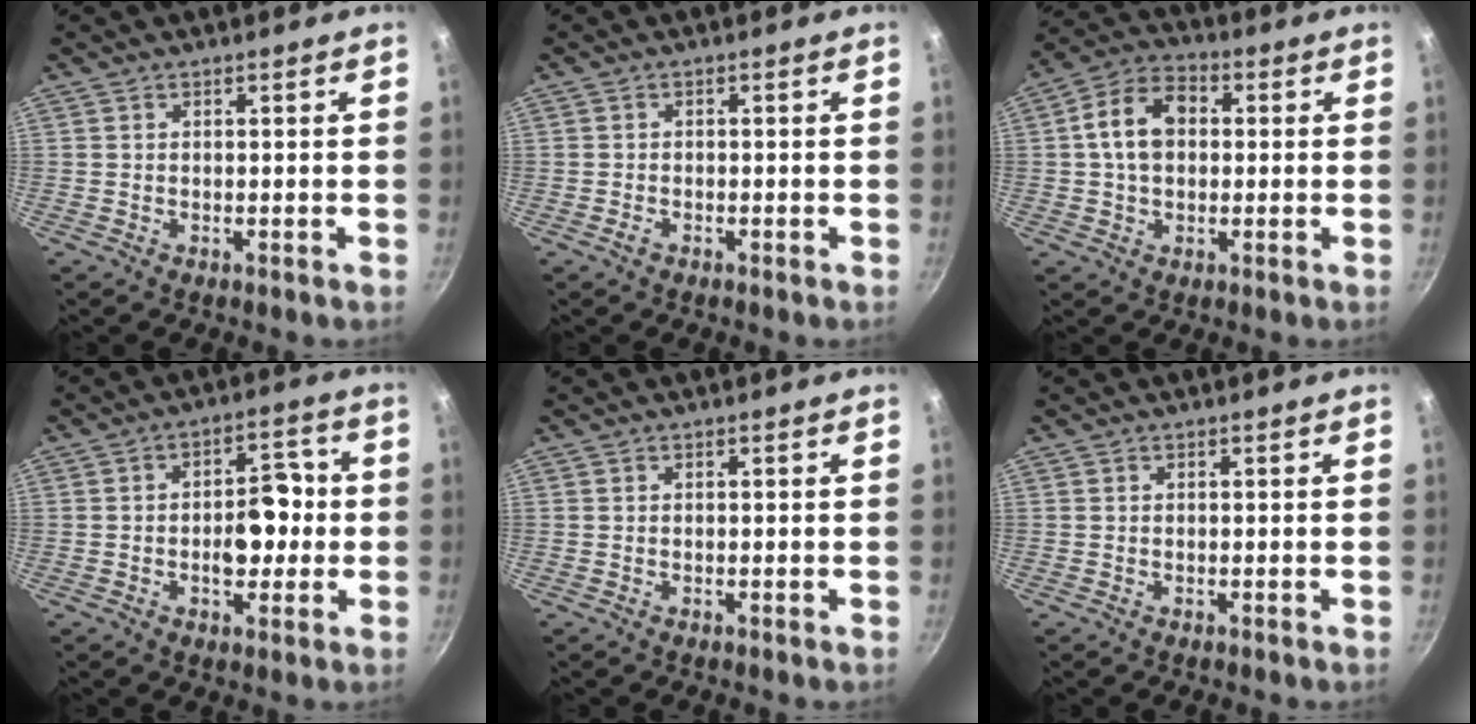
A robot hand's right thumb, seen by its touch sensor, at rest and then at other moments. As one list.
[{"total": 1.3, "force": [-0.8, 0.8, 0.6], "torque": [-0.009, 0.007, -0.015]}, {"total": 10.3, "force": [1.1, 7.4, 7.1], "torque": [-0.106, 0.025, 0.004]}, {"total": 8.6, "force": [-1.0, 5.4, 6.6], "torque": [-0.052, 0.020, -0.018]}, {"total": 0.0}, {"total": 0.0}]